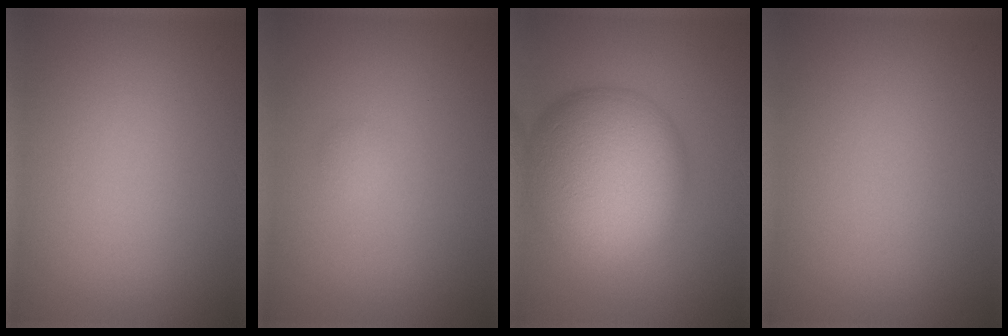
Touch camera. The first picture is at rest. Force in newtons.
{"total": 0.6, "press": 0.6, "slide": 0.1}
{"total": 11.7, "press": 11.7, "slide": 0.4}
{"total": 0.0}